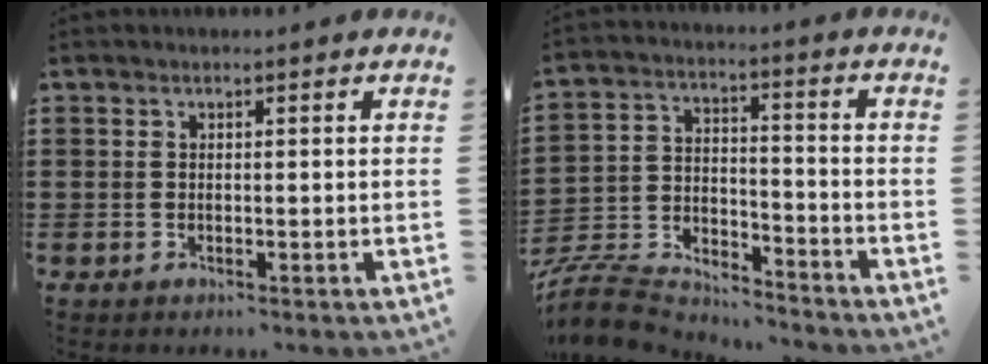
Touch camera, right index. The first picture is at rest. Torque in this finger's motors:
{"motor_torque": [-2.14, 0.00, -0.99, -0.21]}